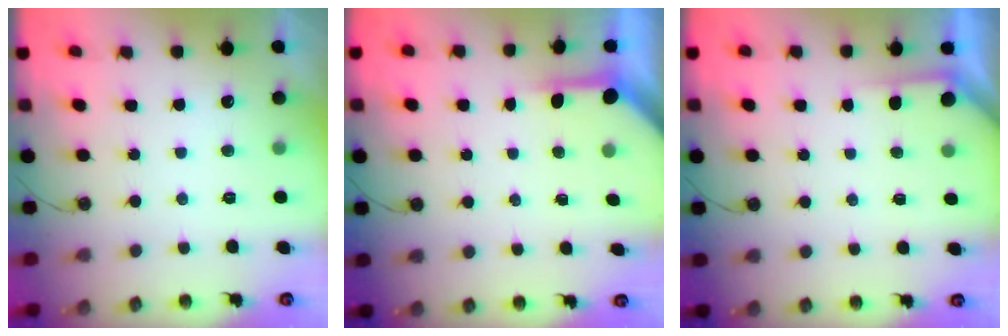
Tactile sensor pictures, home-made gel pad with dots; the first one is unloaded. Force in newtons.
{"total": 4.0, "press": 4.0, "slide": 0.3}
{"total": 2.7, "press": 2.7, "slide": 0.3}